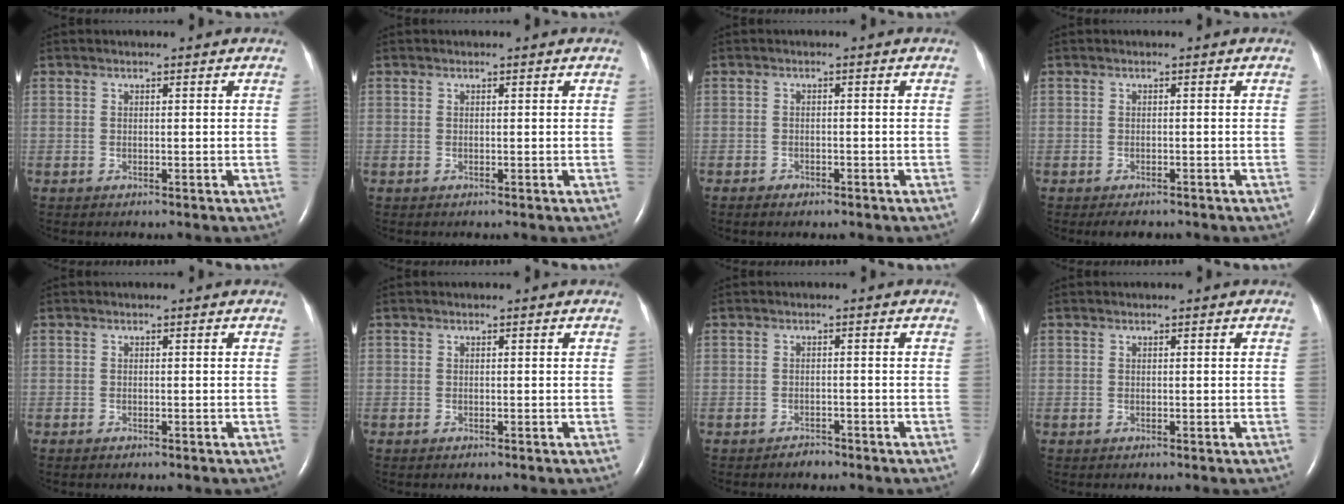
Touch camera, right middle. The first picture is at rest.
{"total": 0.0}
{"total": 1.4, "force": [-1.0, 0.7, 0.6], "torque": [-0.017, 0.000, -0.013]}
{"total": 2.5, "force": [-2.1, 0.9, 1.1], "torque": [-0.014, -0.004, -0.023]}
{"total": 0.5, "force": [-0.4, 0.1, 0.3], "torque": [-0.012, -0.002, -0.005]}
{"total": 0.0}
{"total": 1.5, "force": [-1.4, 0.7, 0.3], "torque": [-0.010, 0.000, -0.020]}
{"total": 0.0}